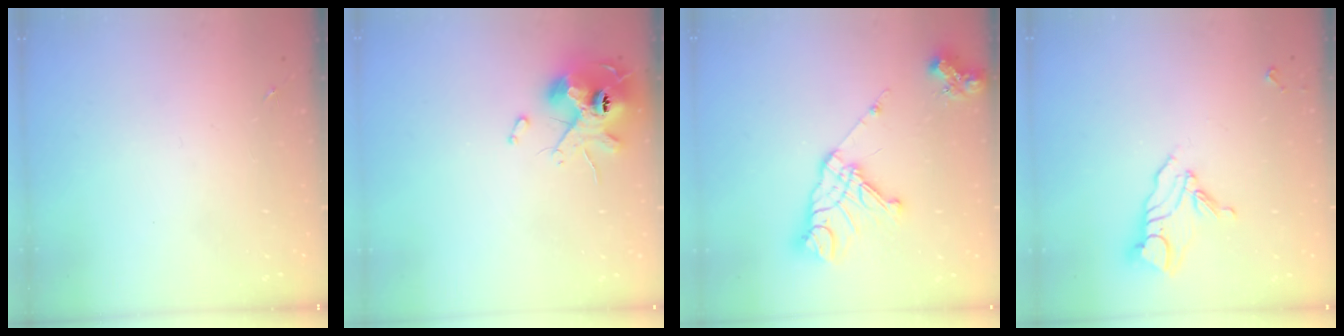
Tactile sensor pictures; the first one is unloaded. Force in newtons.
{"total": 11.9, "press": 11.7, "slide": 1.7}
{"total": 18.6, "press": 18.5, "slide": 2.1}
{"total": 10.7, "press": 10.6, "slide": 1.0}